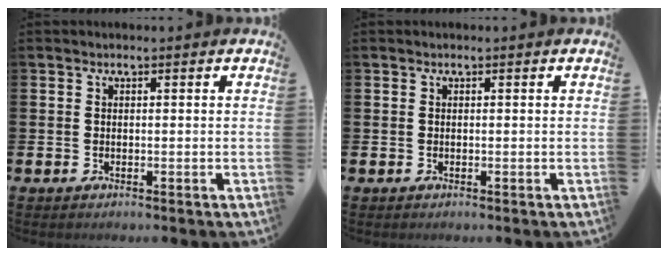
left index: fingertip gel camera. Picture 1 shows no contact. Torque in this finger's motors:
{"motor_torque": [-0.12, 0.12, 0.02, -0.01]}